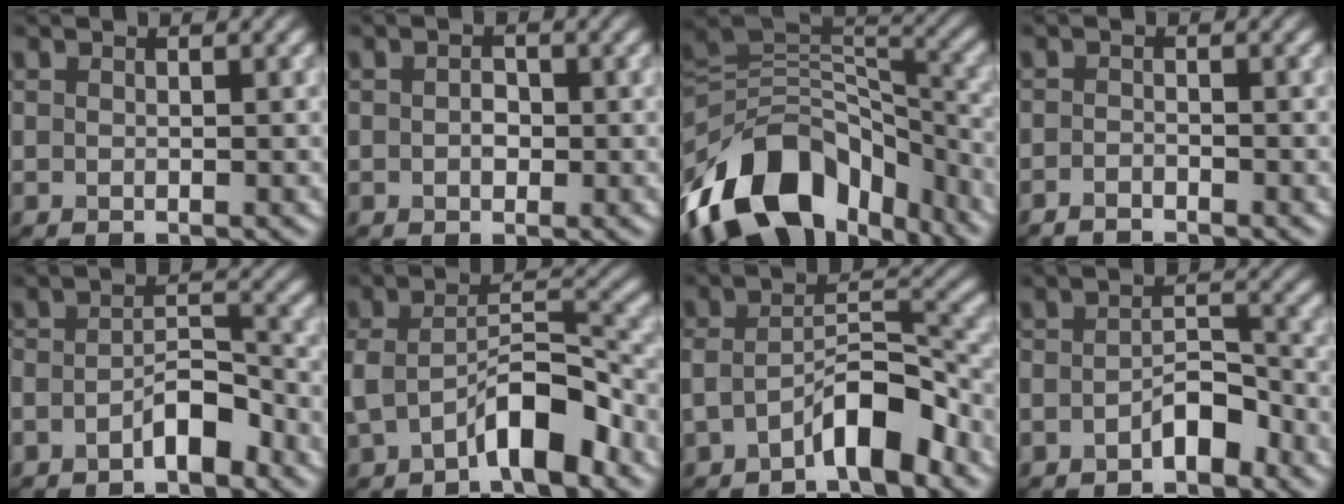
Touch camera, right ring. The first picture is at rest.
{"total": 1.3, "force": [-0.1, 1.0, 0.9], "torque": [-0.012, -0.002, -0.006]}
{"total": 14.4, "force": [-8.1, 9.0, 7.8], "torque": [-0.153, 0.011, -0.140]}
{"total": 1.4, "force": [-1.3, 0.3, 0.5], "torque": [-0.007, 0.000, -0.027]}
{"total": 3.6, "force": [-2.4, 1.3, 2.4], "torque": [-0.037, 0.015, -0.046]}
{"total": 6.2, "force": [-3.2, 2.5, 4.7], "torque": [-0.084, 0.014, -0.057]}
{"total": 5.6, "force": [-3.5, 1.9, 4.0], "torque": [-0.070, 0.014, -0.065]}
{"total": 3.2, "force": [-2.1, 1.3, 2.1], "torque": [-0.031, 0.014, -0.041]}